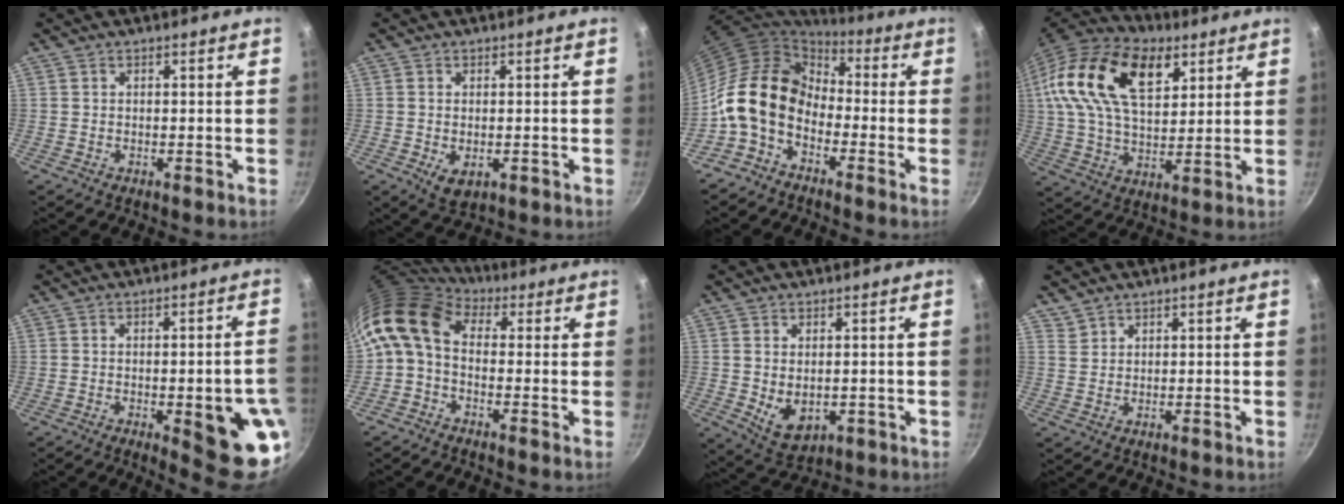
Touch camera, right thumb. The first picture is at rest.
{"total": 4.0, "force": [-0.8, 2.5, 3.0], "torque": [-0.049, -0.013, -0.008]}
{"total": 13.6, "force": [-3.7, 9.7, 8.8], "torque": [-0.137, 0.049, -0.096]}
{"total": 22.9, "force": [9.0, 13.0, 16.6], "torque": [-0.289, -0.007, 0.148]}
{"total": 14.6, "force": [-4.0, 4.2, 13.4], "torque": [-0.129, 0.014, -0.045]}
{"total": 10.5, "force": [1.0, 7.1, 7.7], "torque": [-0.143, 0.025, -0.004]}
{"total": 6.9, "force": [-0.3, 4.7, 5.1], "torque": [-0.080, -0.015, 0.012]}
{"total": 2.0, "force": [1.7, 1.1, 0.0], "torque": [0.014, 0.006, 0.035]}